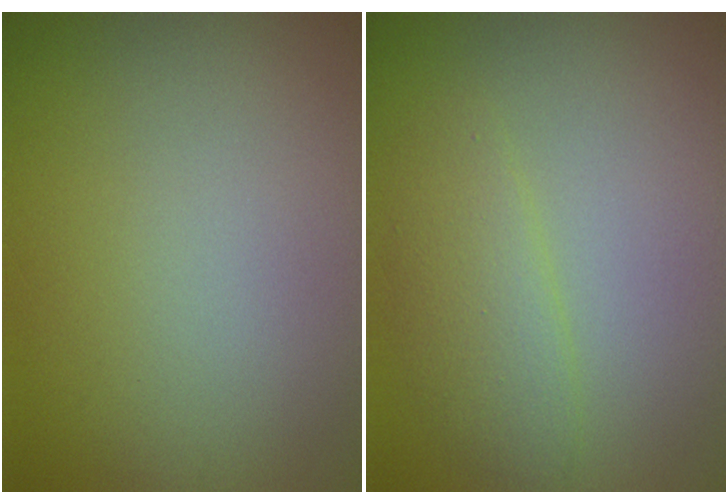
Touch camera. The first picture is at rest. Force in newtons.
{"total": 2.3, "press": 2.3, "slide": 0.0}